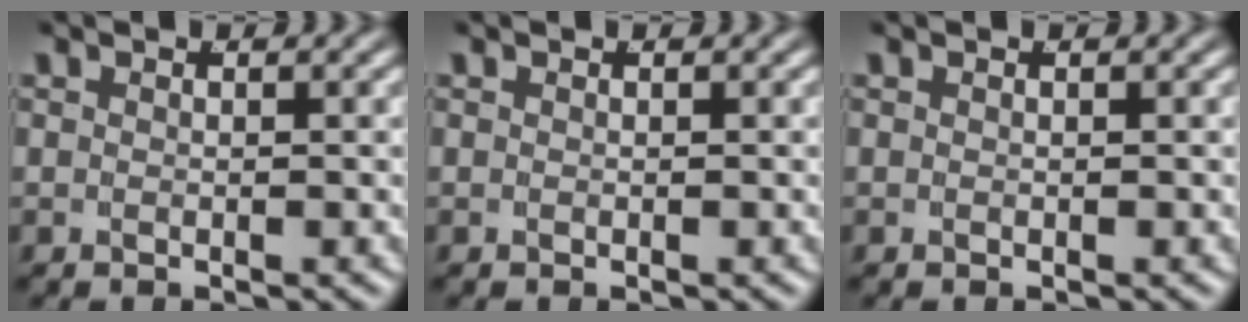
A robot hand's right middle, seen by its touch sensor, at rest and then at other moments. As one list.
[{"total": 0.0}, {"total": 0.0}]